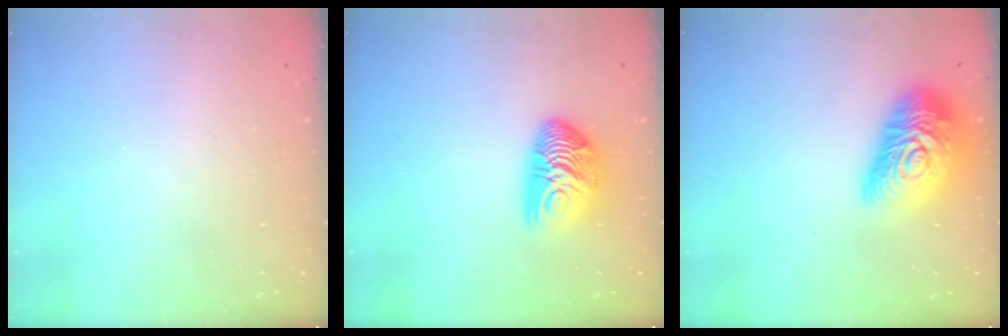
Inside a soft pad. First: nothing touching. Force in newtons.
{"total": 11.1, "press": 11.1, "slide": 0.6}
{"total": 22.1, "press": 22.0, "slide": 1.3}